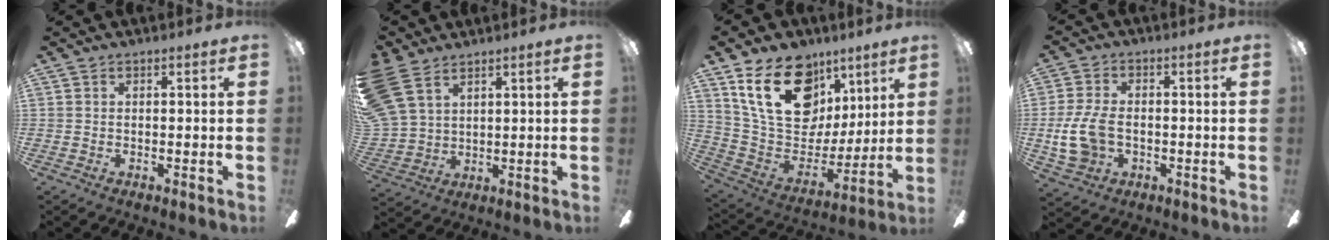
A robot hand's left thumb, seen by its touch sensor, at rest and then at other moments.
{"total": 11.3, "force": [7.1, 6.6, 5.8], "torque": [-0.150, -0.014, 0.143]}
{"total": 23.9, "force": [12.2, 15.5, 13.4], "torque": [-0.238, -0.051, 0.222]}
{"total": 10.1, "force": [-1.6, 7.0, 7.2], "torque": [-0.156, 0.012, -0.024]}